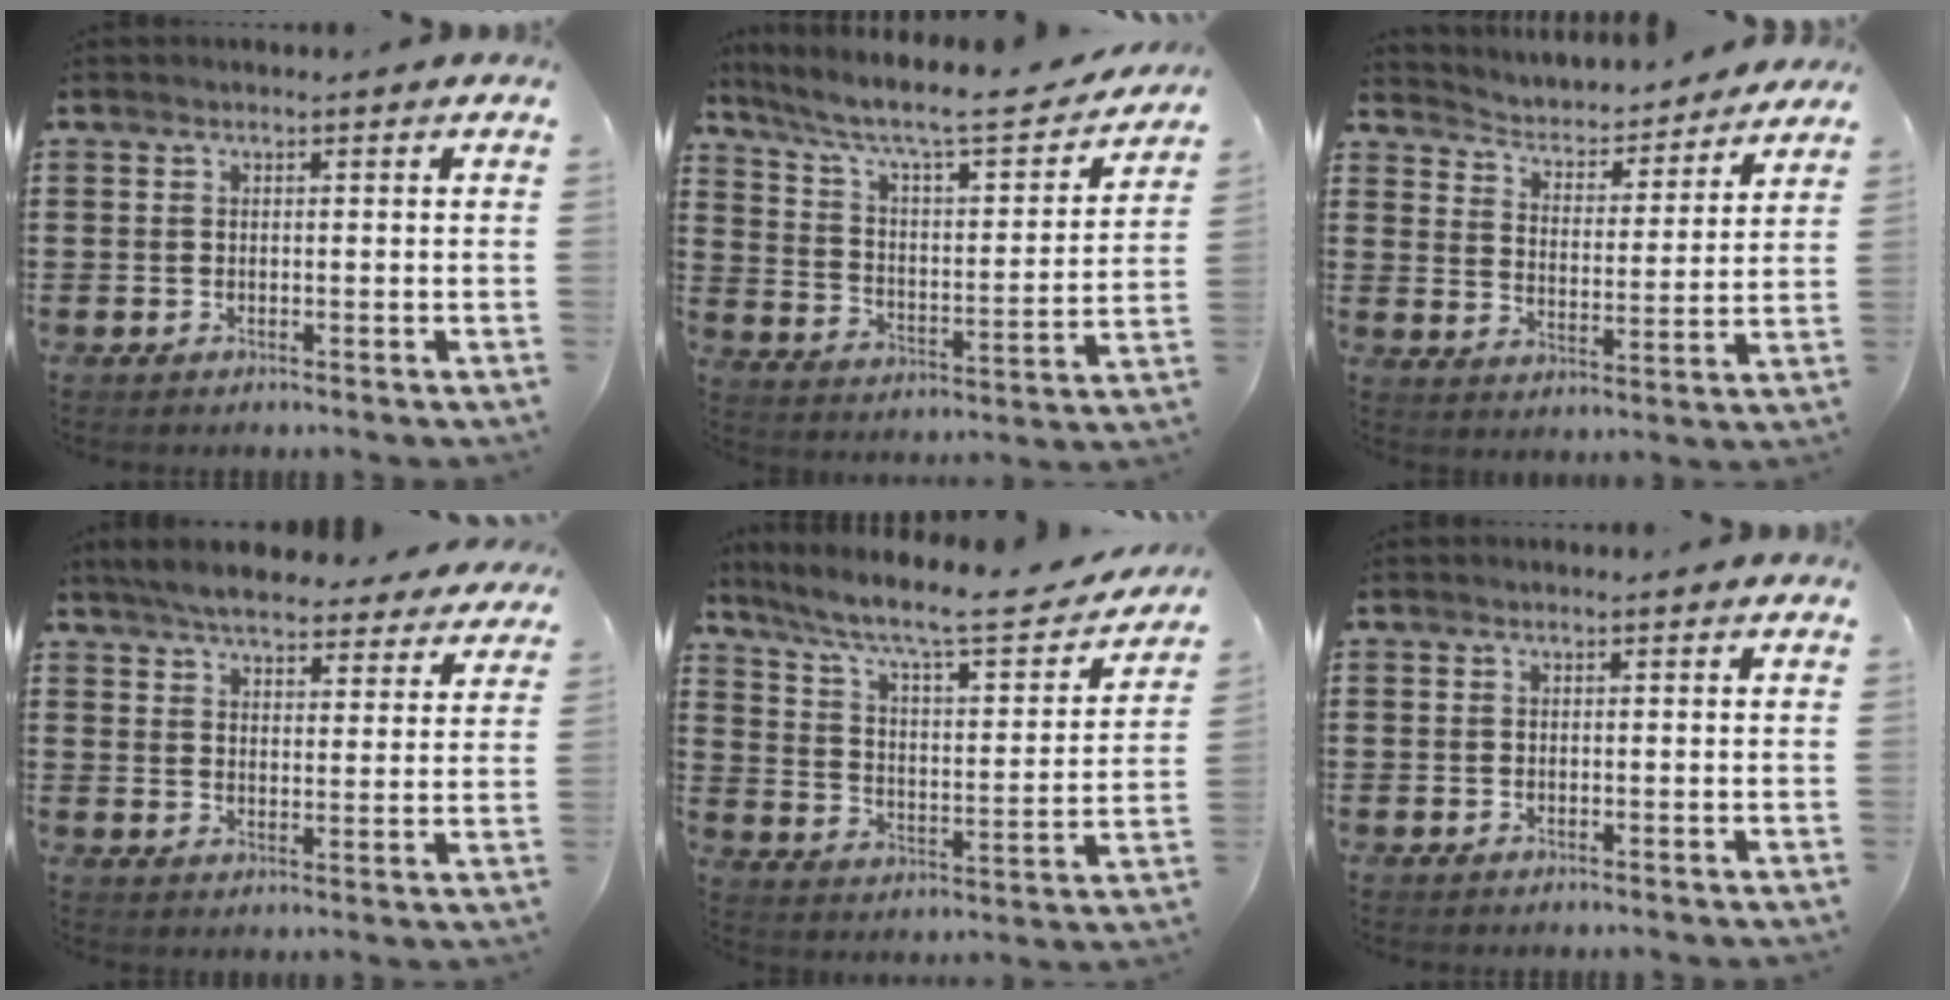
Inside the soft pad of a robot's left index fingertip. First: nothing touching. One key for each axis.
{"total": 8.2, "fx": 6.6, "fy": 0.8, "fz": 4.7, "tx": -0.119, "ty": -0.048, "tz": 0.105}
{"total": 3.0, "fx": 2.9, "fy": 0.5, "fz": 0.0, "tx": -0.023, "ty": -0.031, "tz": 0.040}
{"total": 5.8, "fx": 5.5, "fy": 0.6, "fz": 1.5, "tx": -0.054, "ty": -0.022, "tz": 0.099}
{"total": 8.9, "fx": 6.9, "fy": 0.9, "fz": 5.5, "tx": -0.125, "ty": -0.047, "tz": 0.108}
{"total": 0.0}